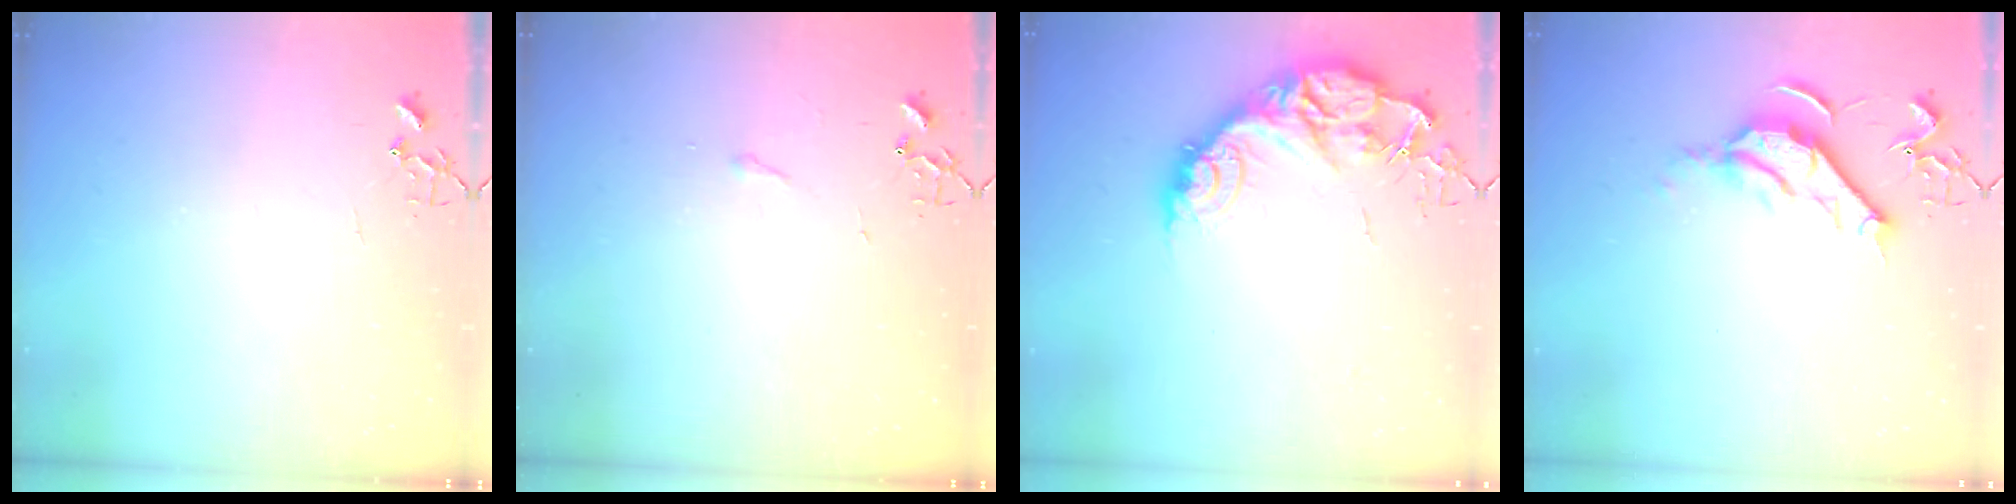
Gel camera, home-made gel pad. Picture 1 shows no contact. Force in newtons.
{"total": 2.9, "press": 2.9, "slide": 0.5}
{"total": 16.1, "press": 16.0, "slide": 1.5}
{"total": 10.3, "press": 10.2, "slide": 1.3}